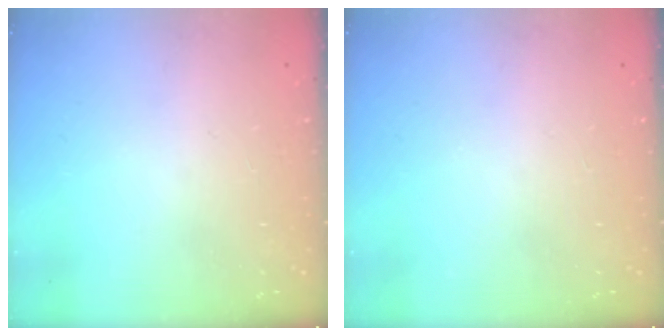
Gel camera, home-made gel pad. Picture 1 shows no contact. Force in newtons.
{"total": 0.0}